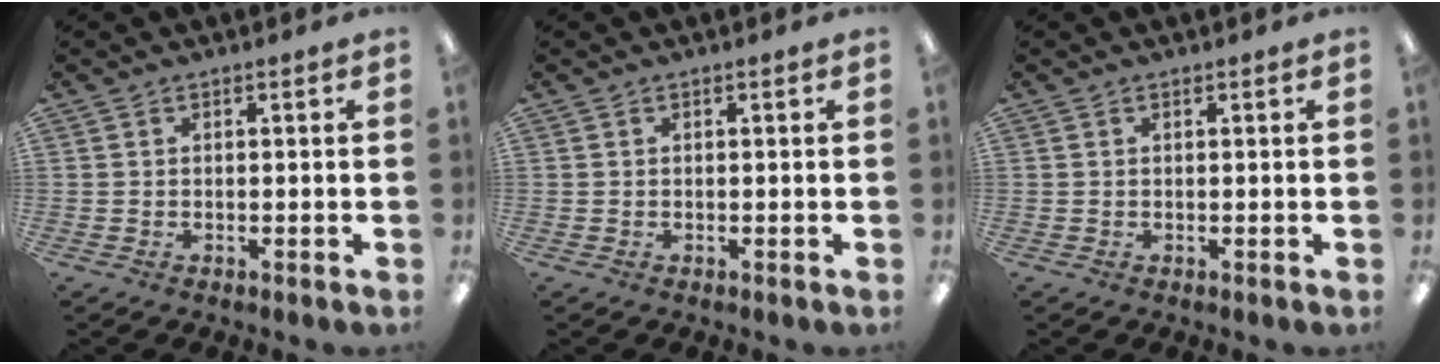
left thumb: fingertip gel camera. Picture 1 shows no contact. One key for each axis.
{"total": 0.0}
{"total": 0.0}